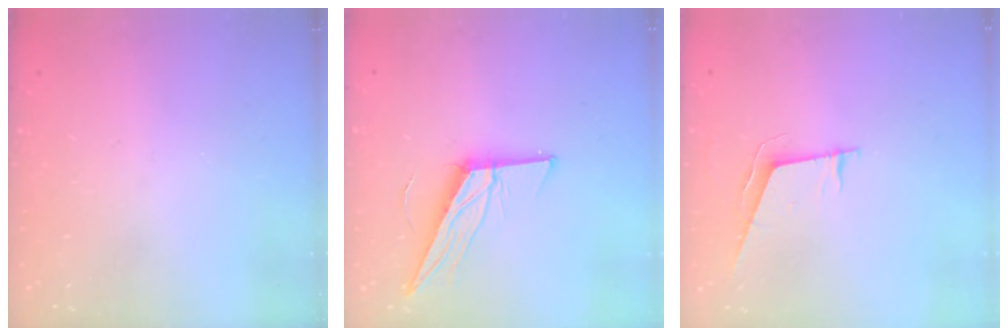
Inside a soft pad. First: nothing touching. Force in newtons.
{"total": 13.3, "press": 13.3, "slide": 0.7}
{"total": 6.6, "press": 6.2, "slide": 2.4}